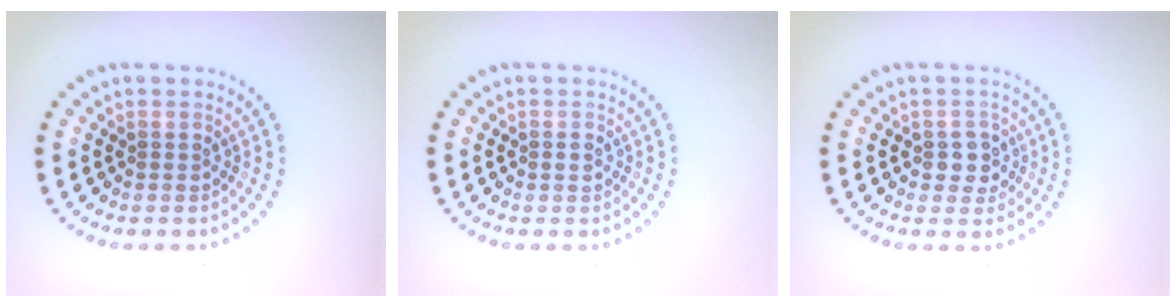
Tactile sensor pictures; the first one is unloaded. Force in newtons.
{"total": 0.8, "press": 0.8, "slide": 0.1}
{"total": 1.9, "press": 1.8, "slide": 0.6}